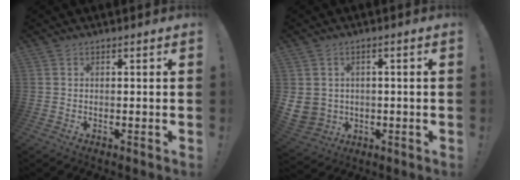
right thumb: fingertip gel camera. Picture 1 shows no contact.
{"total": 5.3, "force": [0.4, 5.0, 1.8], "torque": [-0.047, -0.008, 0.009]}